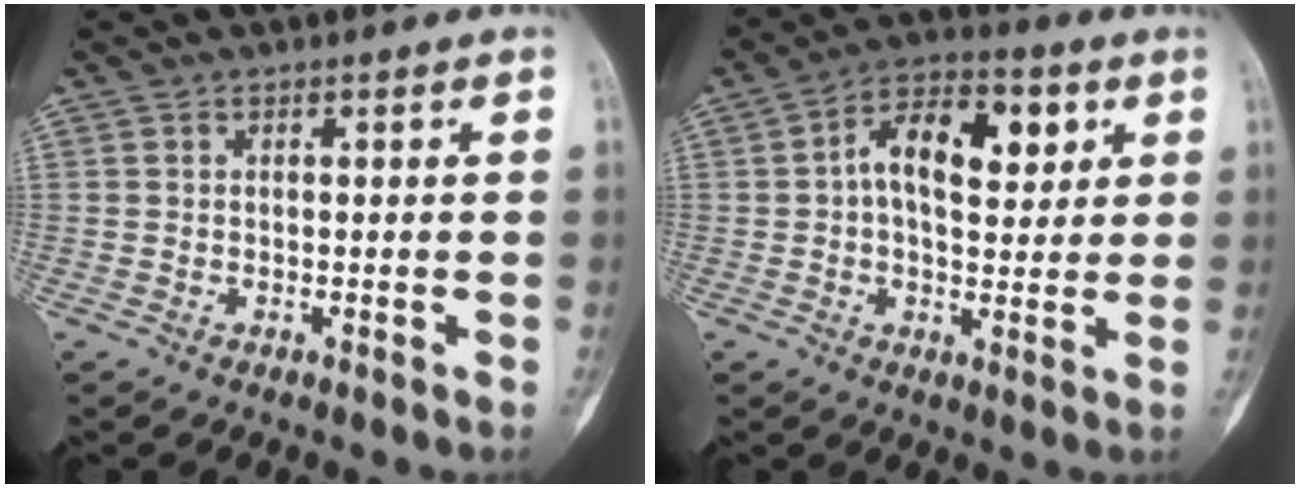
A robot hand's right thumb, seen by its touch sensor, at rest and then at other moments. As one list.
[{"total": 12.8, "force": [3.1, 7.1, 10.3], "torque": [-0.134, 0.010, 0.041]}]